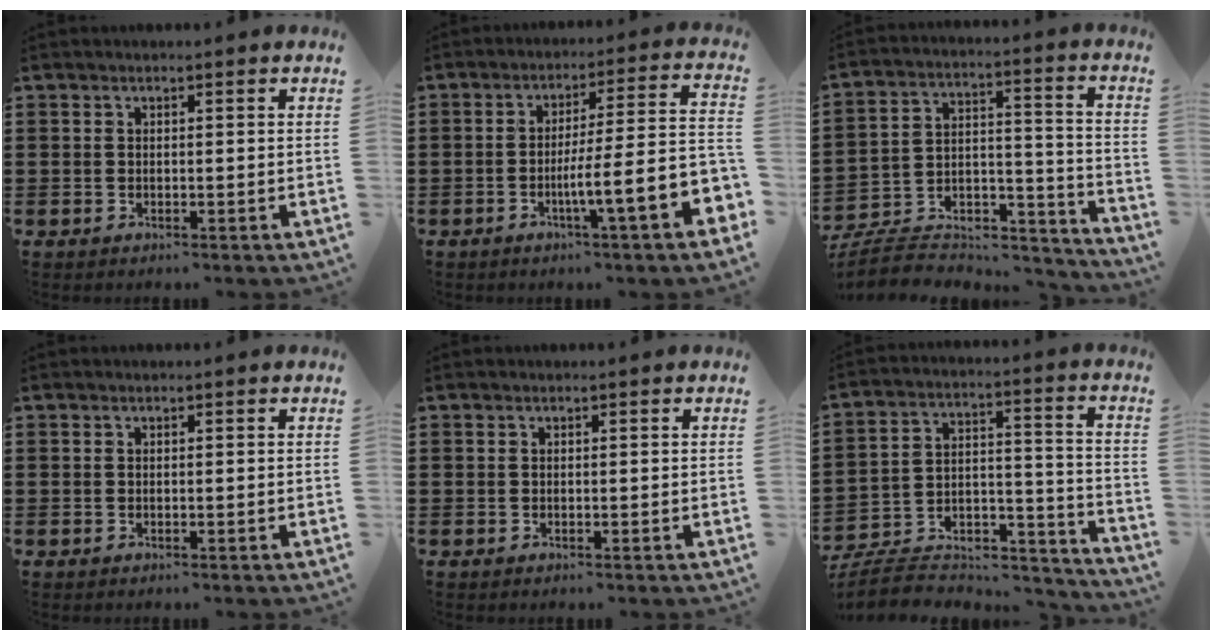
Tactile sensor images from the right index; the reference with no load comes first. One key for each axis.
{"total": 9.6, "fx": -3.4, "fy": 0.4, "fz": 9.0, "tx": -0.147, "ty": -0.029, "tz": -0.066}
{"total": 6.4, "fx": -5.5, "fy": 2.6, "fz": 2.0, "tx": -0.041, "ty": 0.004, "tz": -0.110}
{"total": 0.0}
{"total": 0.0}
{"total": 6.8, "fx": -5.9, "fy": 2.7, "fz": 2.3, "tx": -0.044, "ty": 0.008, "tz": -0.115}